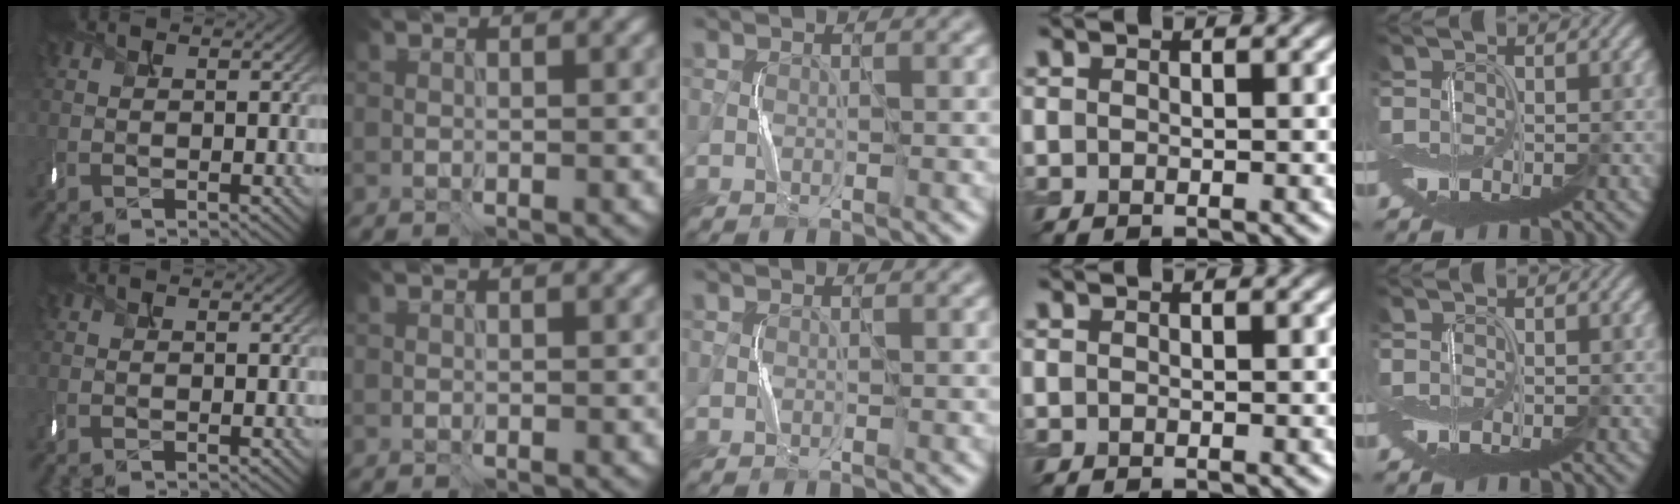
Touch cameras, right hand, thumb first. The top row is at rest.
{}